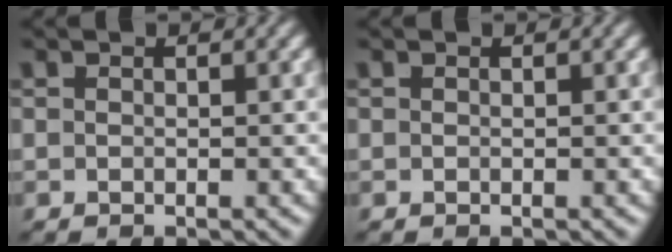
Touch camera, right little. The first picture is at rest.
{"total": 0.0}